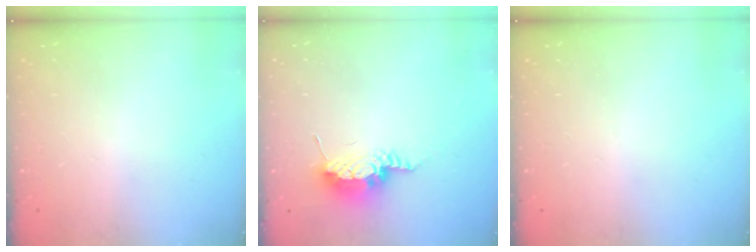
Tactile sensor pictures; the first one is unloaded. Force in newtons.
{"total": 15.9, "press": 11.3, "slide": 11.3}
{"total": 0.0}